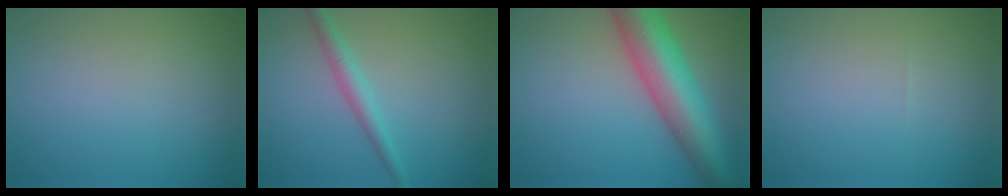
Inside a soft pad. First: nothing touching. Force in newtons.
{"total": 2.3, "press": 2.3, "slide": 0.0}
{"total": 10.2, "press": 10.2, "slide": 0.2}
{"total": 0.0}